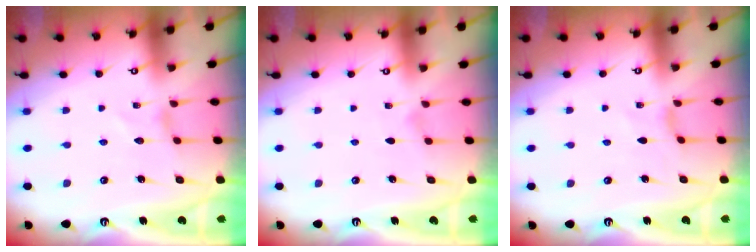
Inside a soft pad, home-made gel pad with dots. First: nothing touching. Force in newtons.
{"total": 0.0}
{"total": 1.2, "press": 1.1, "slide": 0.4}